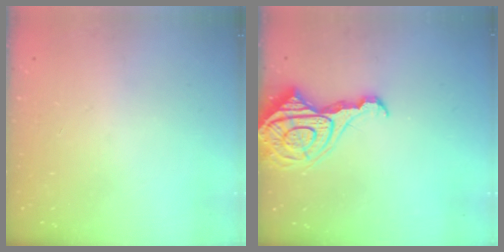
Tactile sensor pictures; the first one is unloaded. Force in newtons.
{"total": 15.0, "press": 14.9, "slide": 1.7}